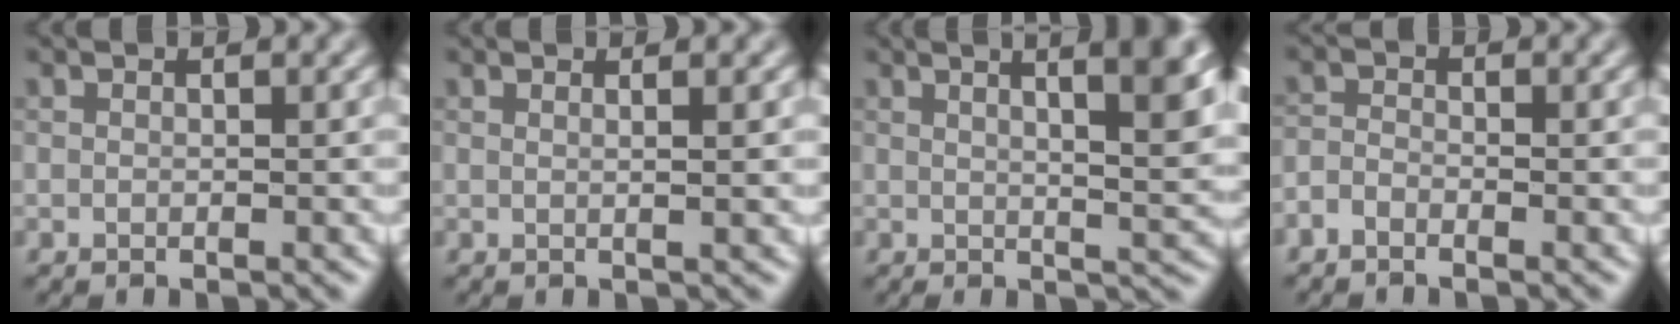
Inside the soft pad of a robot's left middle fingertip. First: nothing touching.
{"total": 2.0, "force": [0.5, 0.8, 1.7], "torque": [-0.015, 0.007, -0.014]}
{"total": 10.1, "force": [3.6, 3.2, 8.8], "torque": [-0.064, 0.038, 0.027]}
{"total": 1.6, "force": [-1.5, 0.3, 0.3], "torque": [-0.010, 0.002, -0.027]}